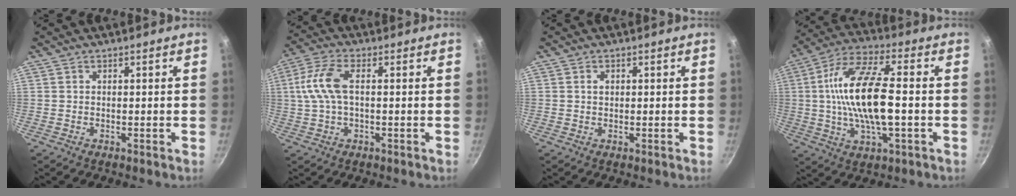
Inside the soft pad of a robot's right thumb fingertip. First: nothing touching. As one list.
[{"total": 8.7, "force": [0.7, 4.3, 7.5], "torque": [-0.168, 0.019, 0.006]}, {"total": 1.2, "force": [0.3, 0.9, 0.7], "torque": [-0.008, 0.004, 0.005]}, {"total": 17.6, "force": [-0.5, 6.7, 16.3], "torque": [-0.306, 0.023, -0.021]}]